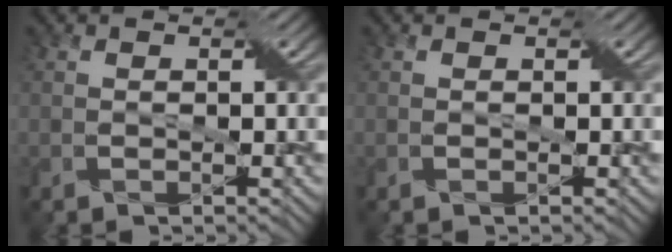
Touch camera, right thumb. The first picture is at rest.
{"total": 0.0}